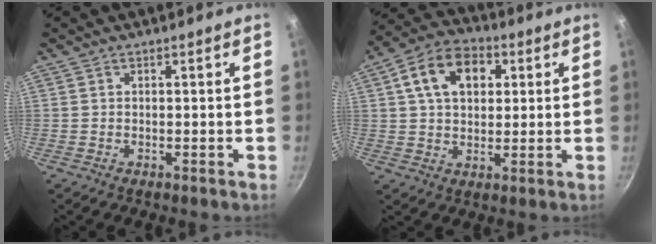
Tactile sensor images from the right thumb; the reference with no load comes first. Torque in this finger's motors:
{"motor_torque": [0.69, 2.70, 0.08, 0.04, 0.11]}